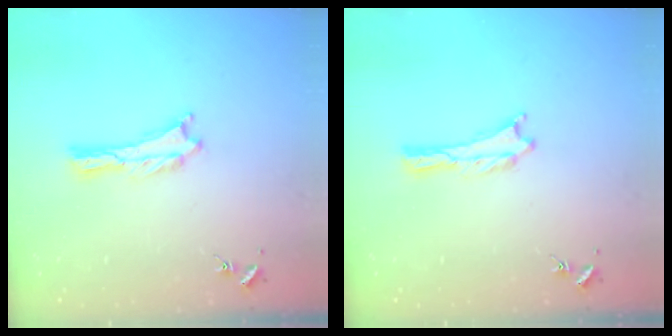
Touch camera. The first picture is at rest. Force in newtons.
{"total": 0.0}